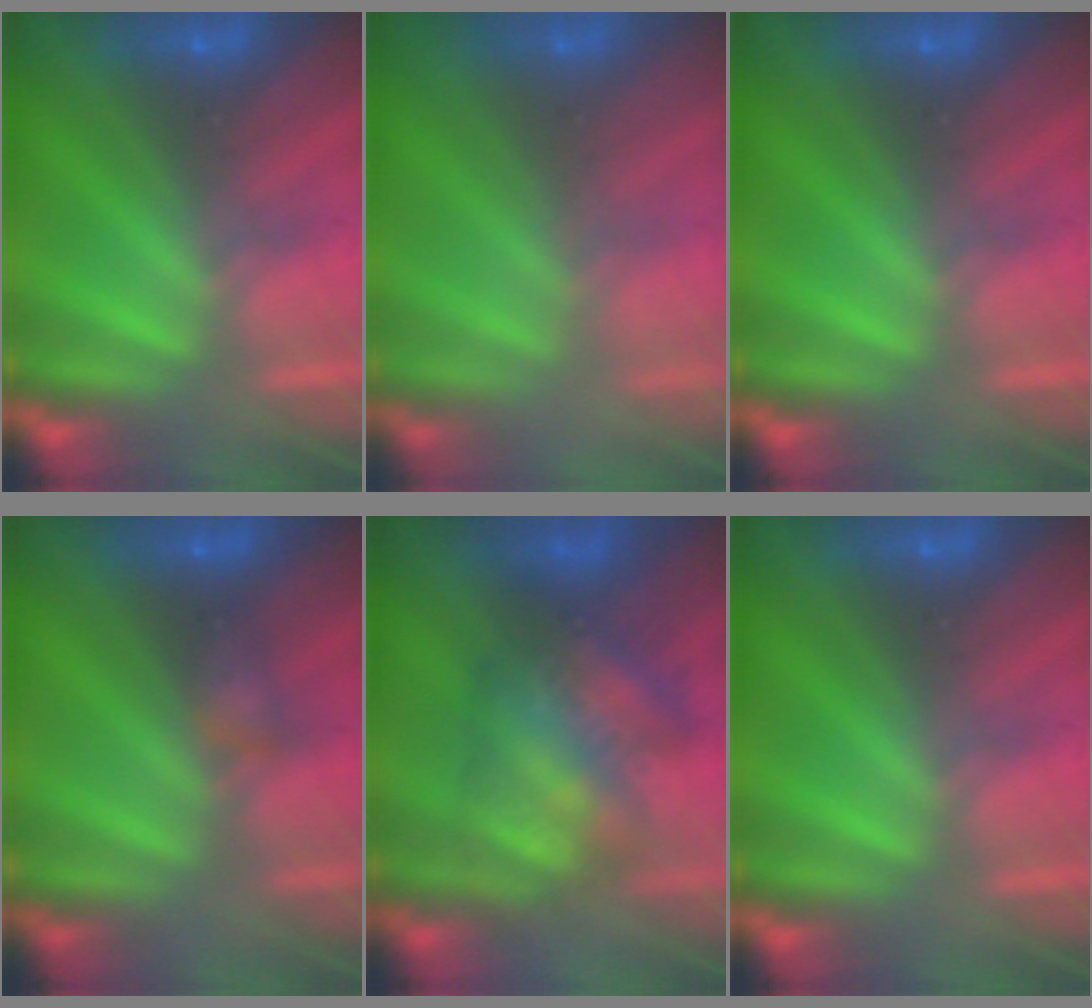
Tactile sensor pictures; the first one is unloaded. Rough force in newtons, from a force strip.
{"total": 8.1}
{"total": 0.0}
{"total": 2.2}
{"total": 3.9}
{"total": 0.0}